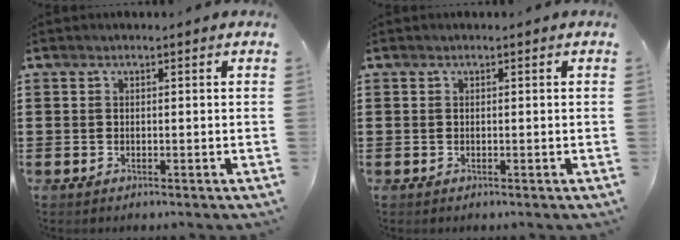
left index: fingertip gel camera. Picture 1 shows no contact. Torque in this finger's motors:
{"motor_torque": [0.00, 0.00, 0.00, 0.00]}